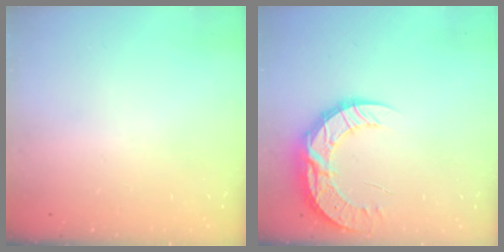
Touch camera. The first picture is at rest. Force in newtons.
{"total": 13.0, "press": 12.9, "slide": 1.0}